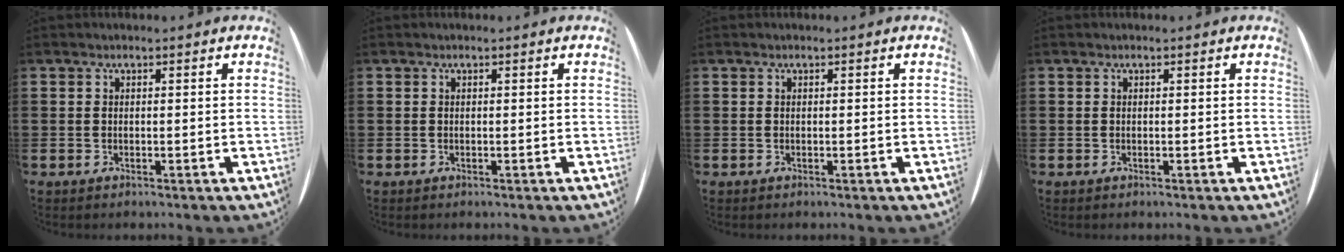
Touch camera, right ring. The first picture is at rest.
{"total": 0.0}
{"total": 0.0}
{"total": 0.0}